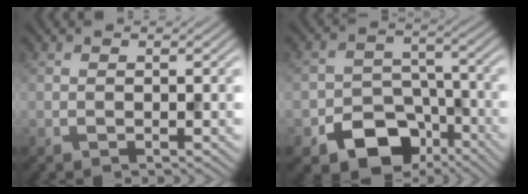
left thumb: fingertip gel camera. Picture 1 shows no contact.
{"total": 10.0, "force": [-5.8, 6.5, 4.8], "torque": [-0.083, -0.020, -0.101]}